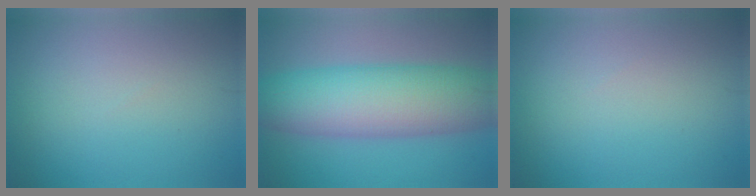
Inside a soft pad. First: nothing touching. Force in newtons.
{"total": 10.6, "press": 10.6, "slide": 0.3}
{"total": 0.0}